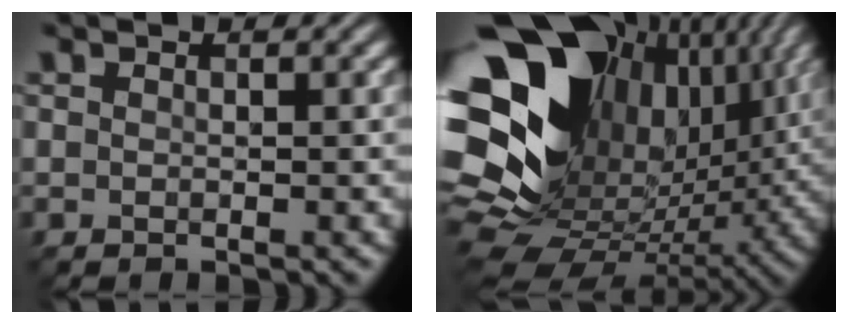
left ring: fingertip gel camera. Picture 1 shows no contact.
{"total": 20.4, "force": [4.8, 15.0, 12.9], "torque": [-0.291, 0.015, 0.102]}